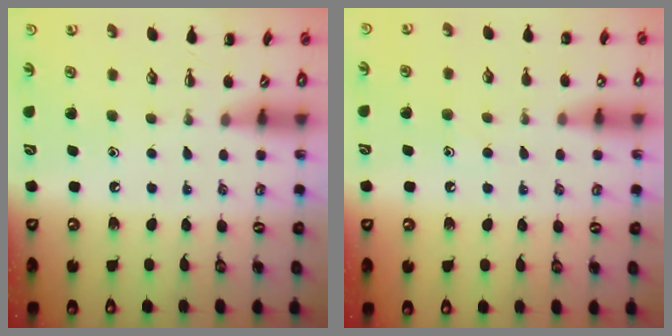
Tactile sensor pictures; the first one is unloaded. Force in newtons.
{"total": 6.9, "press": 6.8, "slide": 1.2}